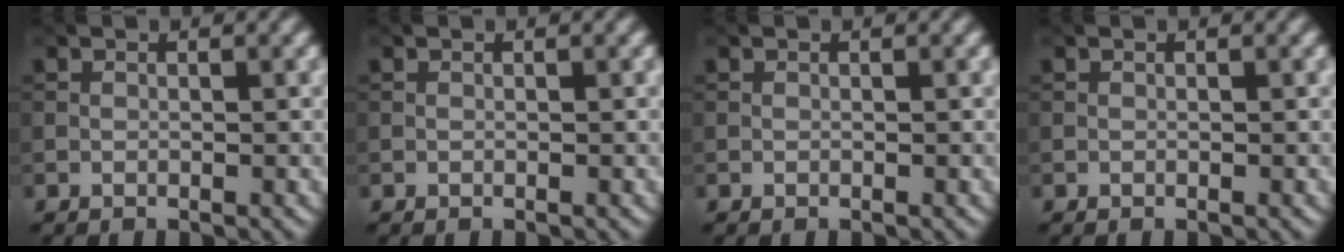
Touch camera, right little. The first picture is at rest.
{"total": 0.0}
{"total": 0.0}
{"total": 0.0}